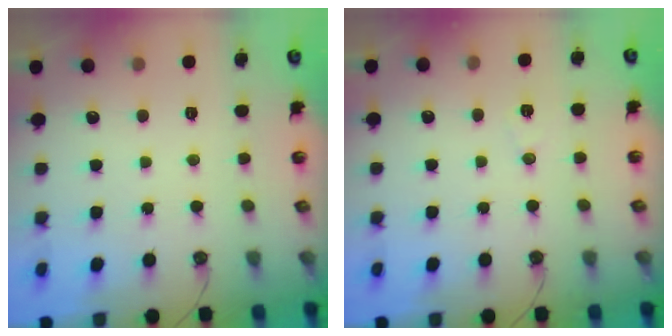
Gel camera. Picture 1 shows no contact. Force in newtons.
{"total": 6.5, "press": 4.7, "slide": 4.5}